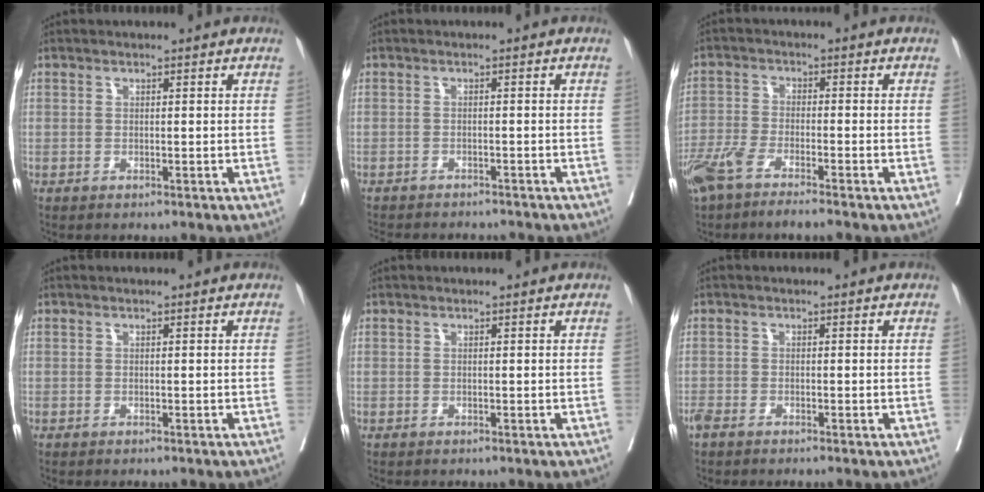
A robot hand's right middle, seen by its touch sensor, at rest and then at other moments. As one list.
[{"total": 9.4, "force": [-8.8, 1.9, 2.8], "torque": [-0.041, -0.005, -0.110]}, {"total": 6.7, "force": [-5.0, 0.9, 4.3], "torque": [-0.086, -0.010, -0.095]}, {"total": 0.0}, {"total": 0.0}, {"total": 2.5, "force": [-2.1, 0.6, 1.3], "torque": [-0.029, -0.007, -0.038]}]